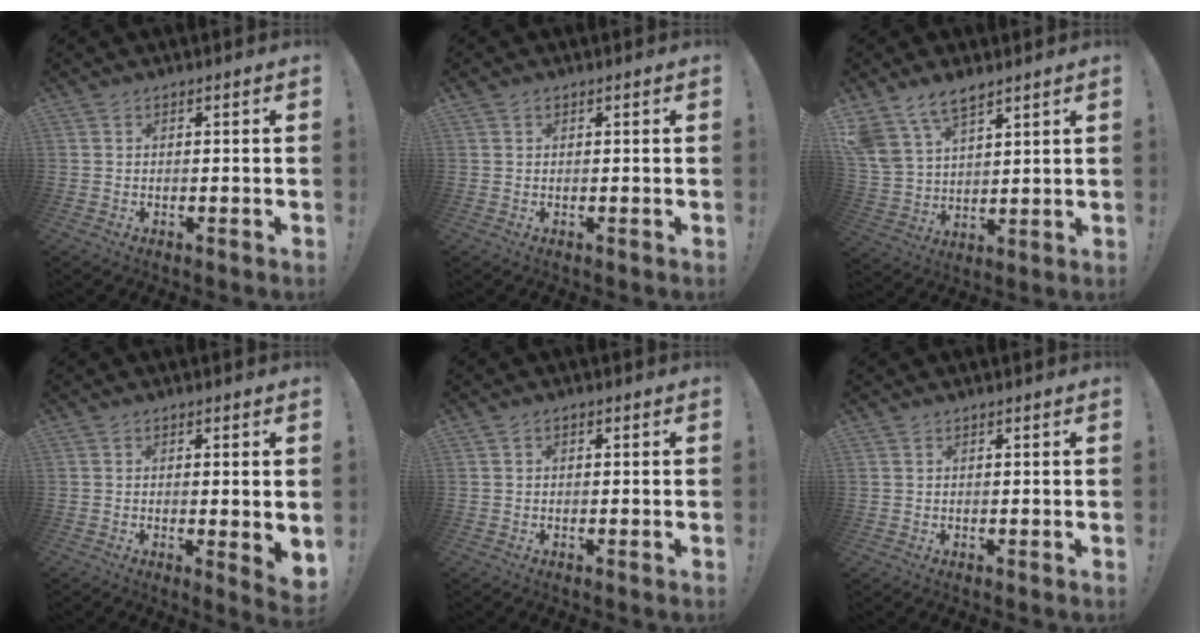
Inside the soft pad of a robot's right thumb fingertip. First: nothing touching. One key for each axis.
{"total": 0.7, "fx": 0.3, "fy": 0.6, "fz": 0.0, "tx": -0.002, "ty": 0.001, "tz": 0.007}
{"total": 10.7, "fx": 7.9, "fy": 5.5, "fz": 4.8, "tx": -0.094, "ty": -0.044, "tz": 0.157}
{"total": 3.9, "fx": 1.1, "fy": 0.7, "fz": 3.7, "tx": -0.039, "ty": -0.016, "tz": 0.022}
{"total": 0.9, "fx": 0.1, "fy": 0.7, "fz": 0.5, "tx": -0.001, "ty": 0.000, "tz": -0.001}
{"total": 1.6, "fx": 0.9, "fy": 1.3, "fz": 0.0, "tx": 0.007, "ty": -0.009, "tz": 0.015}